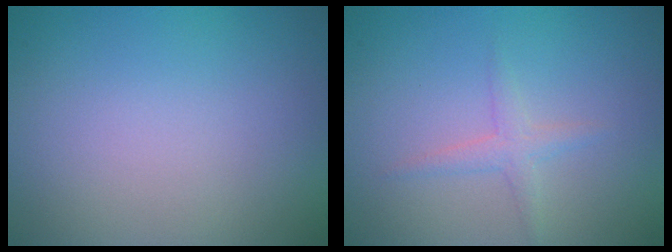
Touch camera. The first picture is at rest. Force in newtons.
{"total": 1.5, "press": 1.5, "slide": 0.1}